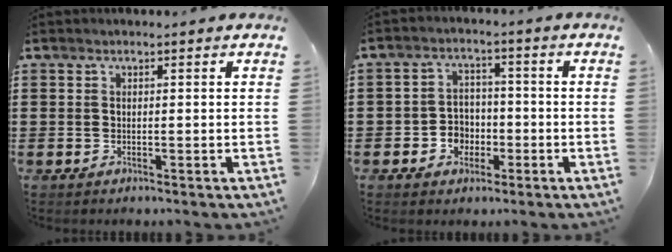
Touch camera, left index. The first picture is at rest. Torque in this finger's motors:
{"motor_torque": [0.40, 0.39, 0.11, 0.03]}